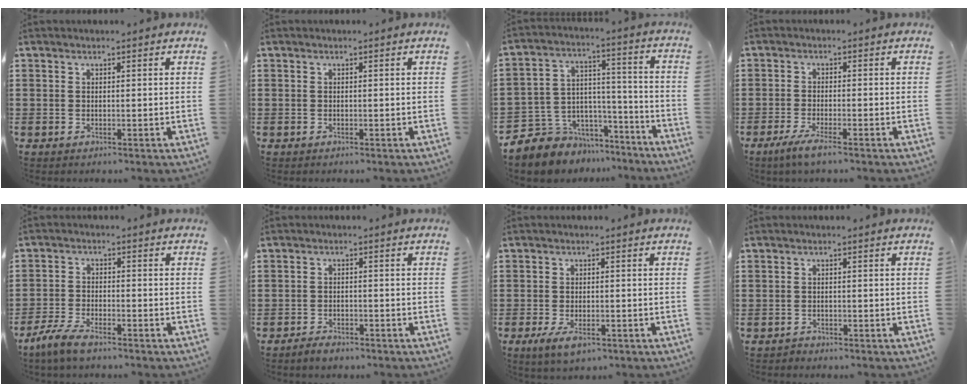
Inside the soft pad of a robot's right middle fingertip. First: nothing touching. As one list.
[{"total": 0.0}, {"total": 6.8, "force": [-5.5, 4.0, -0.6], "torque": [-0.016, 0.003, -0.107]}, {"total": 3.1, "force": [-2.3, -0.1, 2.1], "torque": [-0.049, -0.011, -0.044]}, {"total": 4.6, "force": [-3.8, 0.9, 2.5], "torque": [-0.068, -0.007, -0.078]}, {"total": 1.8, "force": [-1.8, 0.5, 0.3], "torque": [-0.011, 0.001, -0.035]}, {"total": 3.2, "force": [-1.8, 1.3, 2.3], "torque": [-0.060, -0.005, -0.038]}, {"total": 0.9, "force": [-0.9, 0.2, -0.1], "torque": [-0.001, 0.002, -0.020]}]